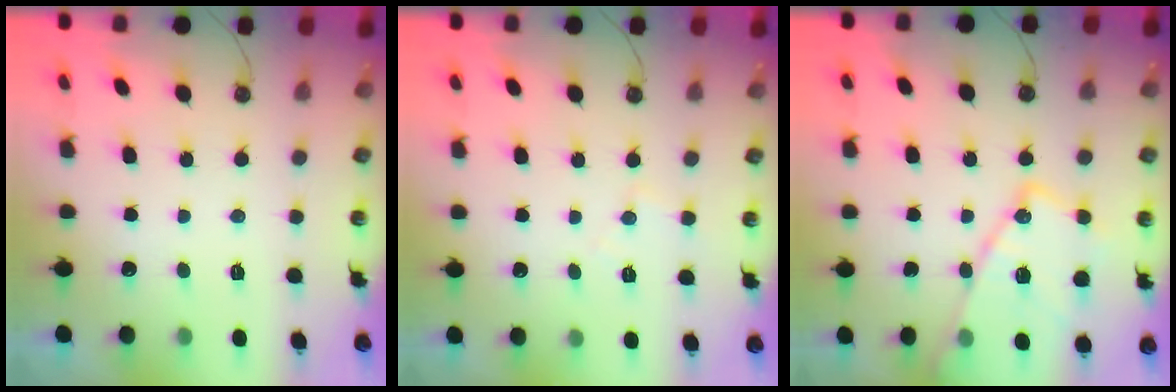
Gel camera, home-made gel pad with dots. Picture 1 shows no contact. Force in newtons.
{"total": 4.9, "press": 4.8, "slide": 0.8}
{"total": 16.6, "press": 16.6, "slide": 0.8}